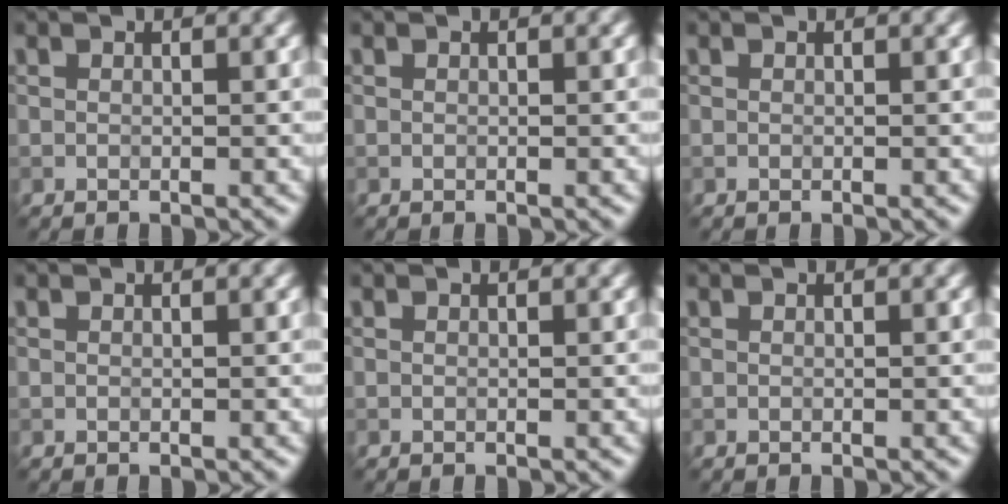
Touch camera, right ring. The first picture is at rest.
{"total": 0.0}
{"total": 0.0}
{"total": 0.0}
{"total": 0.0}
{"total": 0.0}